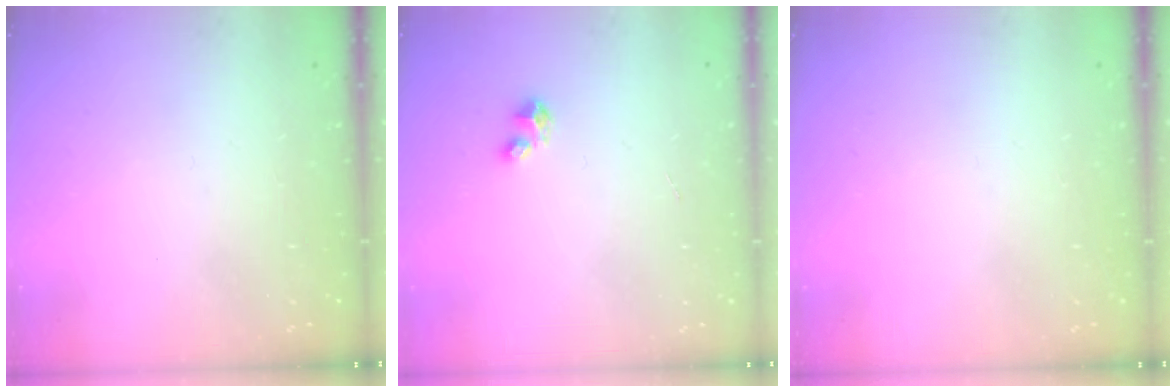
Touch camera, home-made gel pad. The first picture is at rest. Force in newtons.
{"total": 2.8, "press": 2.8, "slide": 0.1}
{"total": 0.0}